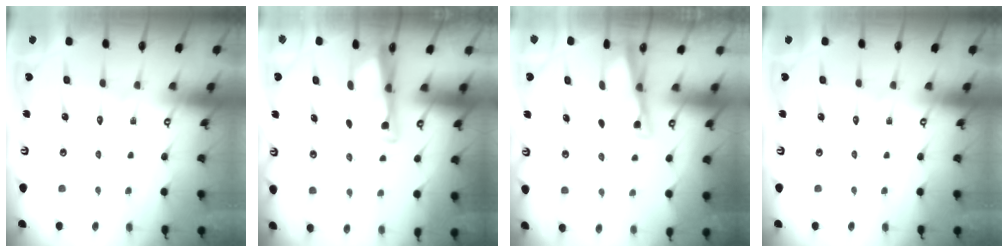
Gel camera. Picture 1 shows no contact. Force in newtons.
{"total": 3.3, "press": 3.3, "slide": 0.4}
{"total": 3.1, "press": 3.1, "slide": 0.3}
{"total": 0.0}